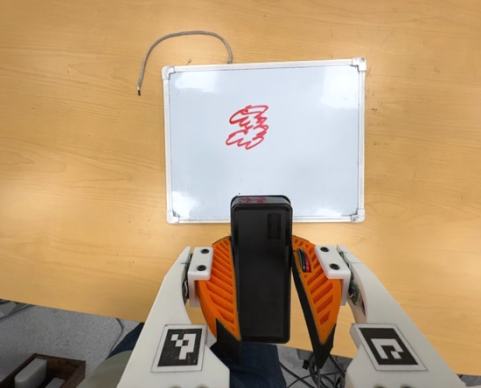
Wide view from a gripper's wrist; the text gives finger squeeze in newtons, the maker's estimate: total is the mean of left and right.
{"total": 8.4, "left": 6.5, "right": 10.2}